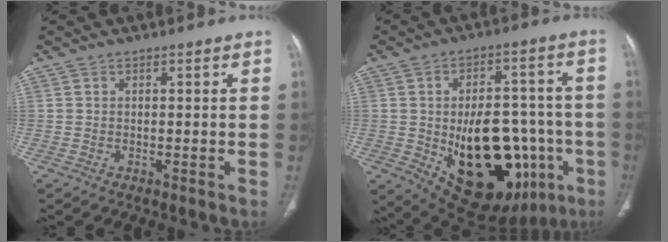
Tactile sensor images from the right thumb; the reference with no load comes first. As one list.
[{"total": 26.2, "force": [-6.6, 14.4, 20.8], "torque": [-0.268, 0.015, -0.064]}]